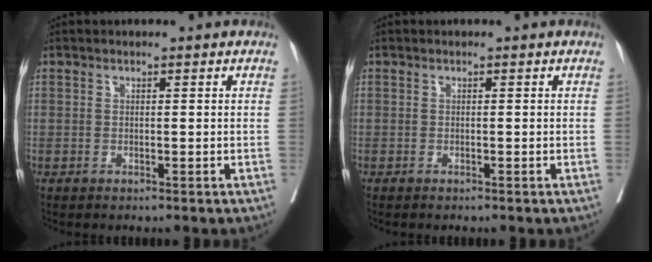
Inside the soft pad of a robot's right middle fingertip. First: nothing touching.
{"total": 0.5, "force": [-0.4, 0.1, 0.3], "torque": [-0.004, -0.001, -0.007]}